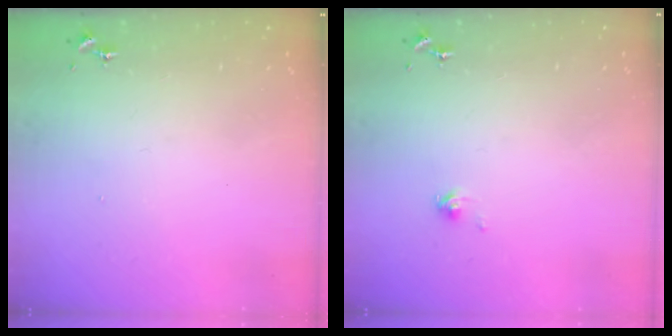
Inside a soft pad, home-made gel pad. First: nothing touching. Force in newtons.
{"total": 2.1, "press": 2.1, "slide": 0.2}